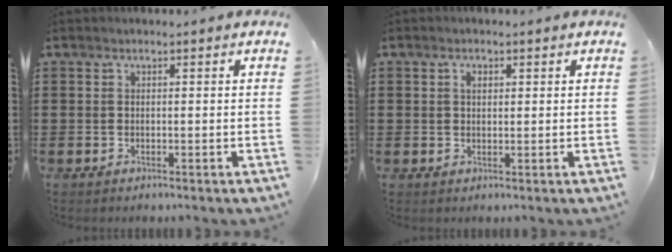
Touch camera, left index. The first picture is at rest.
{"total": 1.4, "force": [0.6, 1.0, 0.8], "torque": [-0.019, 0.007, 0.011]}